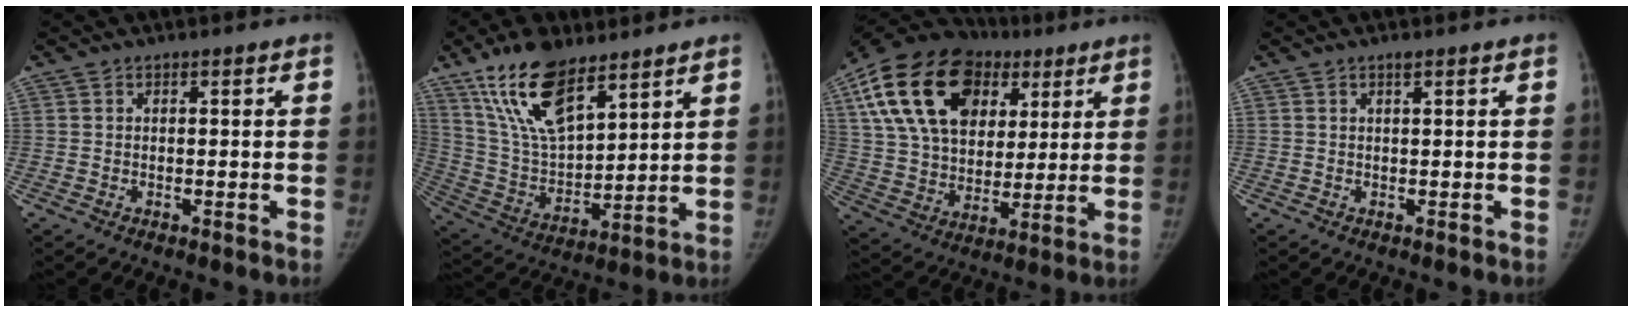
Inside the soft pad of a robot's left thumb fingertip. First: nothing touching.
{"total": 17.2, "force": [11.2, 7.1, 11.0], "torque": [-0.176, -0.050, 0.222]}
{"total": 26.4, "force": [10.5, 17.8, 16.5], "torque": [-0.303, 0.018, 0.185]}
{"total": 1.0, "force": [0.7, 0.1, 0.7], "torque": [-0.011, 0.000, 0.013]}